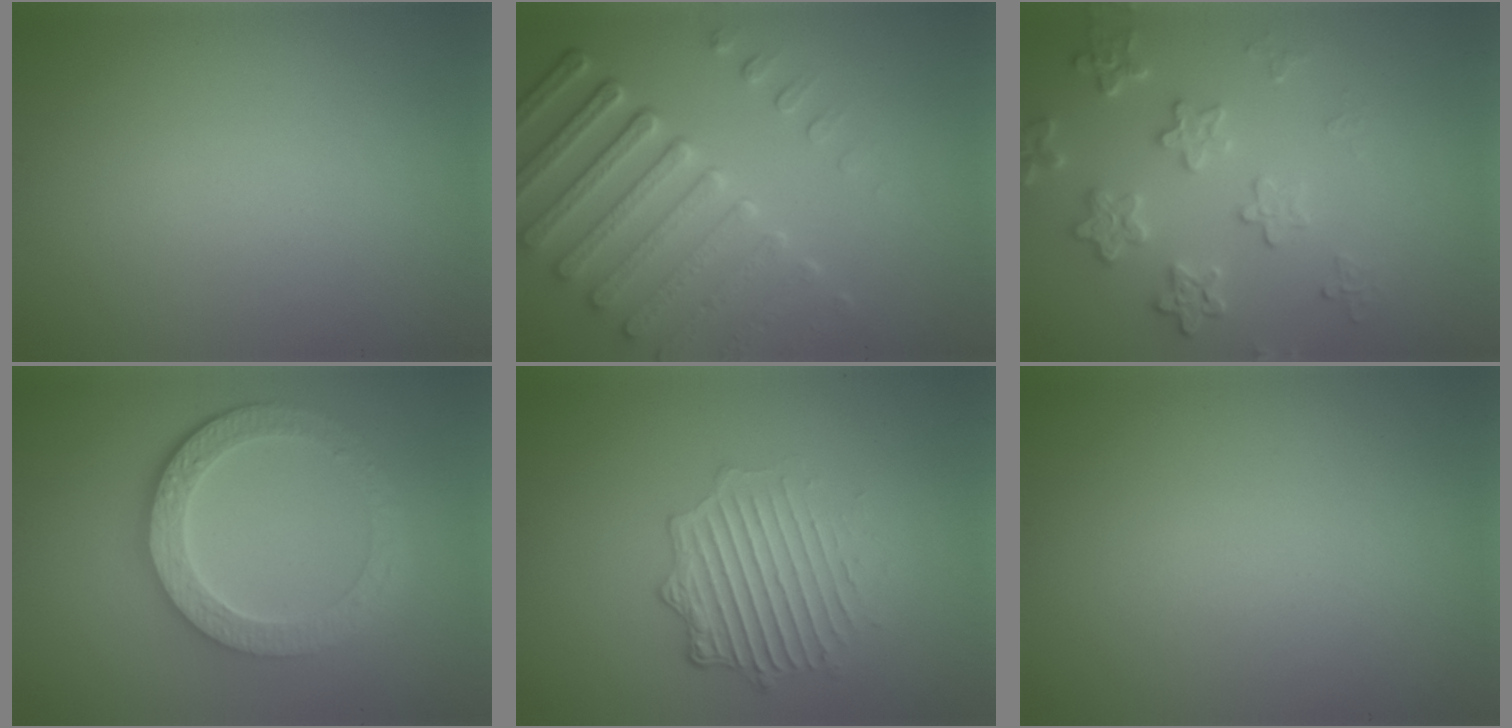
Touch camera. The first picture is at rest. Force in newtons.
{"total": 7.1, "press": 5.4, "slide": 4.6}
{"total": 3.9, "press": 3.4, "slide": 1.9}
{"total": 5.6, "press": 4.5, "slide": 3.4}
{"total": 4.5, "press": 3.5, "slide": 2.9}
{"total": 0.0}